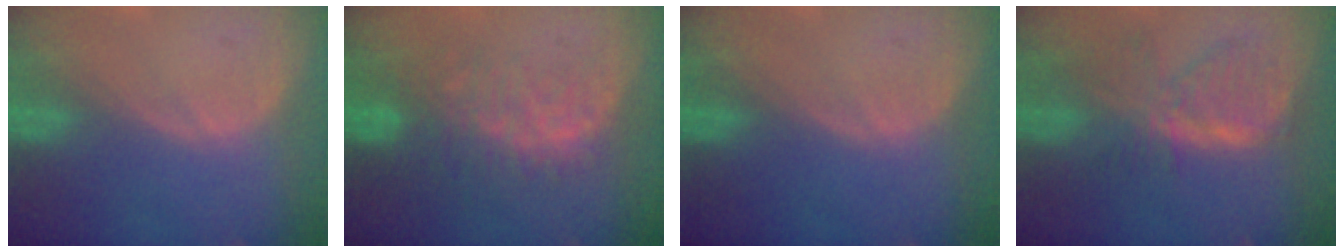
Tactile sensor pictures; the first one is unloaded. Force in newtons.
{"total": 8.5, "press": 8.0, "slide": 2.8}
{"total": 0.0}
{"total": 7.4, "press": 6.7, "slide": 3.0}